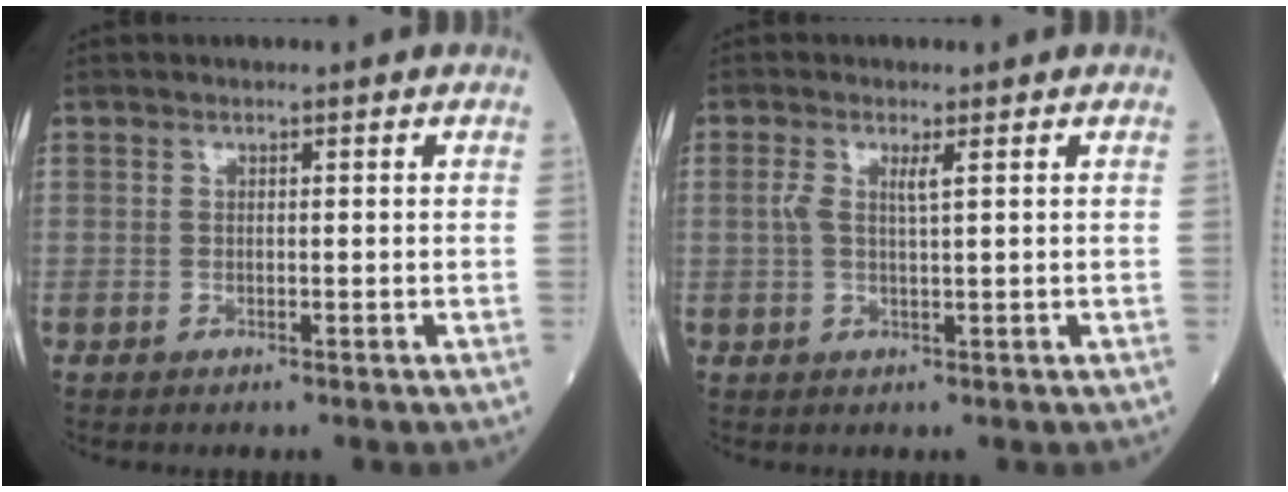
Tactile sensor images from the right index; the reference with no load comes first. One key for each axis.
{"total": 2.6, "fx": 0.8, "fy": 0.2, "fz": 2.4, "tx": -0.057, "ty": 0.007, "tz": 0.016}